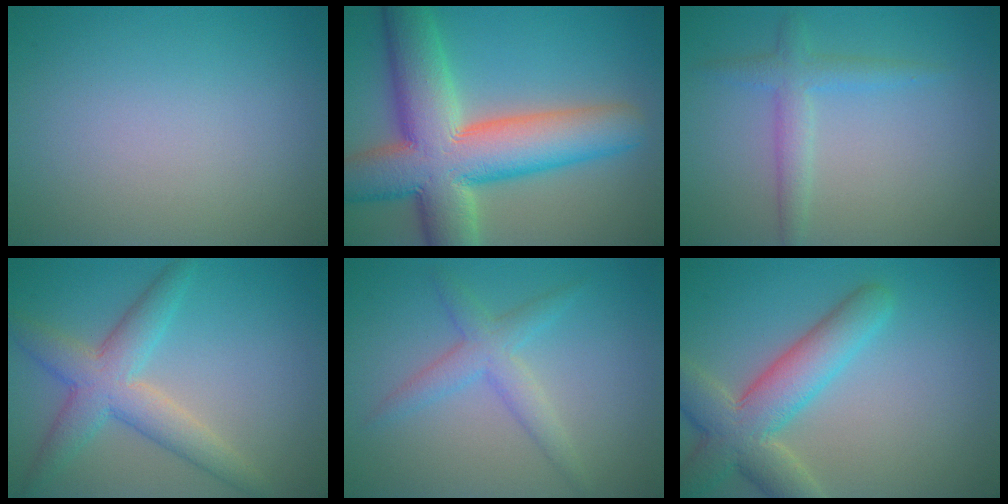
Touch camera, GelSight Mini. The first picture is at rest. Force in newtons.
{"total": 13.1, "press": 13.1, "slide": 1.0}
{"total": 2.5, "press": 2.5, "slide": 0.1}
{"total": 5.1, "press": 5.1, "slide": 0.2}
{"total": 2.9, "press": 2.9, "slide": 0.1}
{"total": 6.5, "press": 6.5, "slide": 0.4}